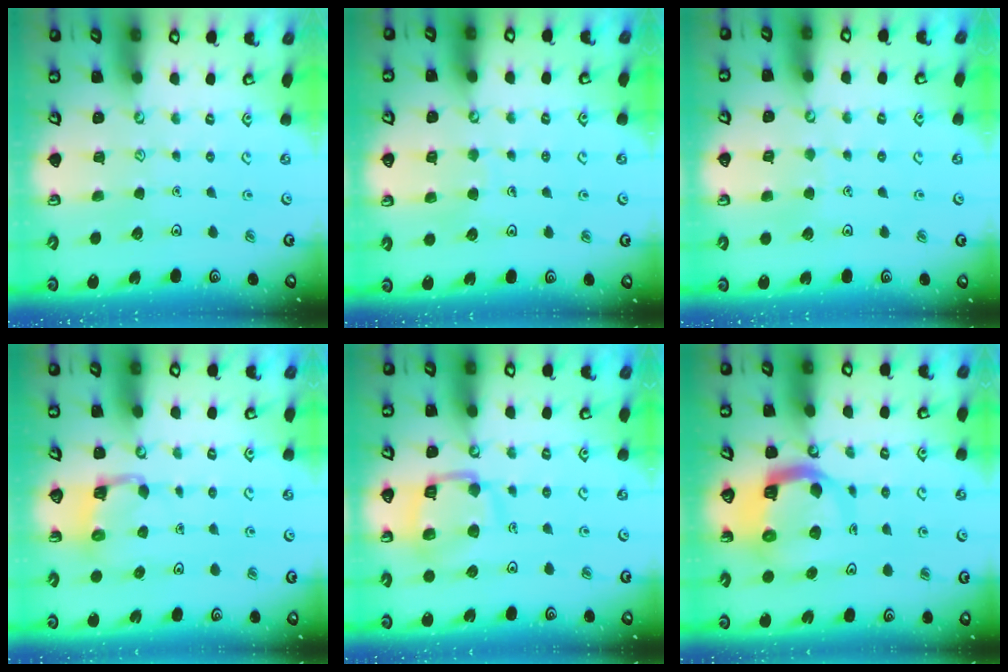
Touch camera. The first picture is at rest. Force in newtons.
{"total": 4.7, "press": 4.7, "slide": 0.3}
{"total": 2.7, "press": 2.7, "slide": 0.2}
{"total": 2.7, "press": 2.7, "slide": 0.4}
{"total": 14.2, "press": 14.2, "slide": 1.5}
{"total": 10.4, "press": 10.3, "slide": 1.2}